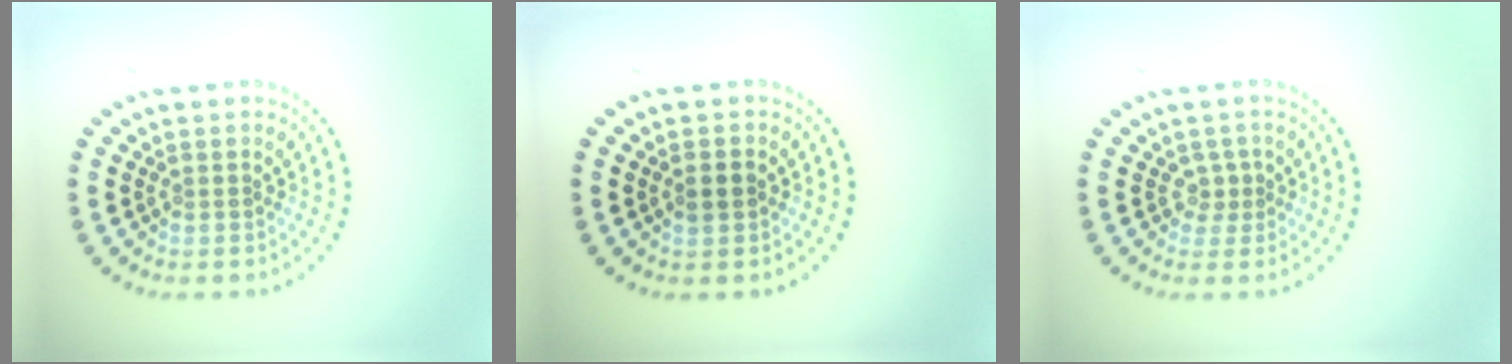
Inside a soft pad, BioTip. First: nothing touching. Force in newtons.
{"total": 1.8, "press": 1.8, "slide": 0.1}
{"total": 1.5, "press": 1.0, "slide": 1.2}